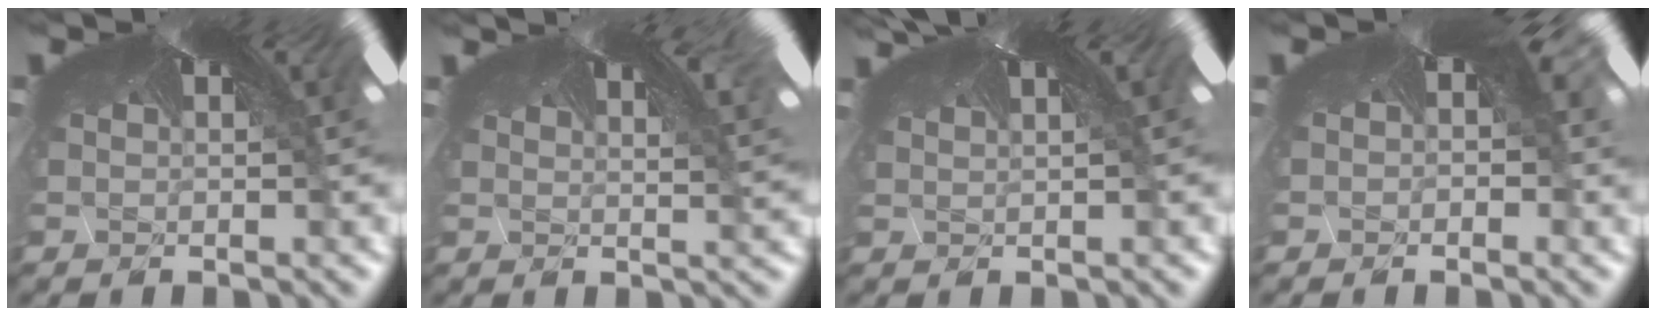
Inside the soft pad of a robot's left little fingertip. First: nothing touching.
{"total": 1.5, "force": [0.9, -0.7, -1.0], "torque": [-0.009, 0.006, 0.008]}
{"total": 1.6, "force": [1.0, 0.4, 1.1], "torque": [-0.036, 0.009, 0.013]}
{"total": 1.7, "force": [-0.6, 1.5, 0.5], "torque": [-0.026, 0.006, -0.014]}